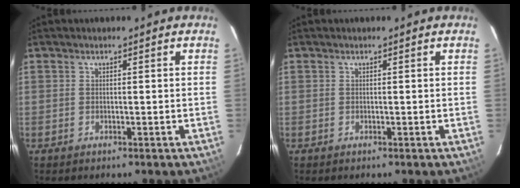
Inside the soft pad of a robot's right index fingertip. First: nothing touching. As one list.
[{"total": 0.0}]